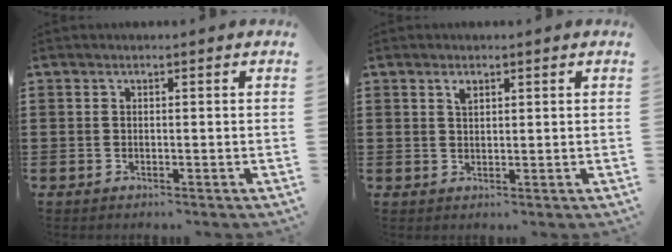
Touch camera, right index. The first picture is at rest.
{"total": 1.5, "force": [0.9, 0.7, 0.9], "torque": [-0.021, 0.004, 0.016]}